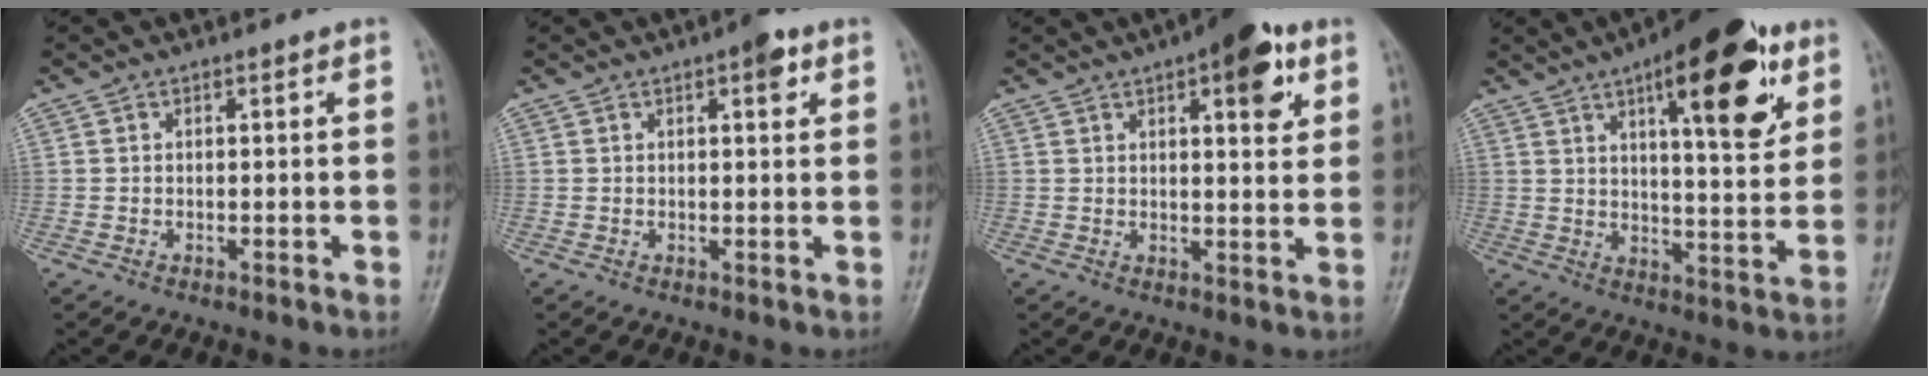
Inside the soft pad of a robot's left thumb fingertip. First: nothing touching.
{"total": 3.4, "force": [1.6, 1.3, 2.6], "torque": [-0.027, -0.001, 0.017]}
{"total": 10.2, "force": [4.8, 3.9, 8.1], "torque": [-0.084, -0.014, 0.059]}
{"total": 18.8, "force": [9.2, 6.3, 15.1], "torque": [-0.182, -0.030, 0.130]}